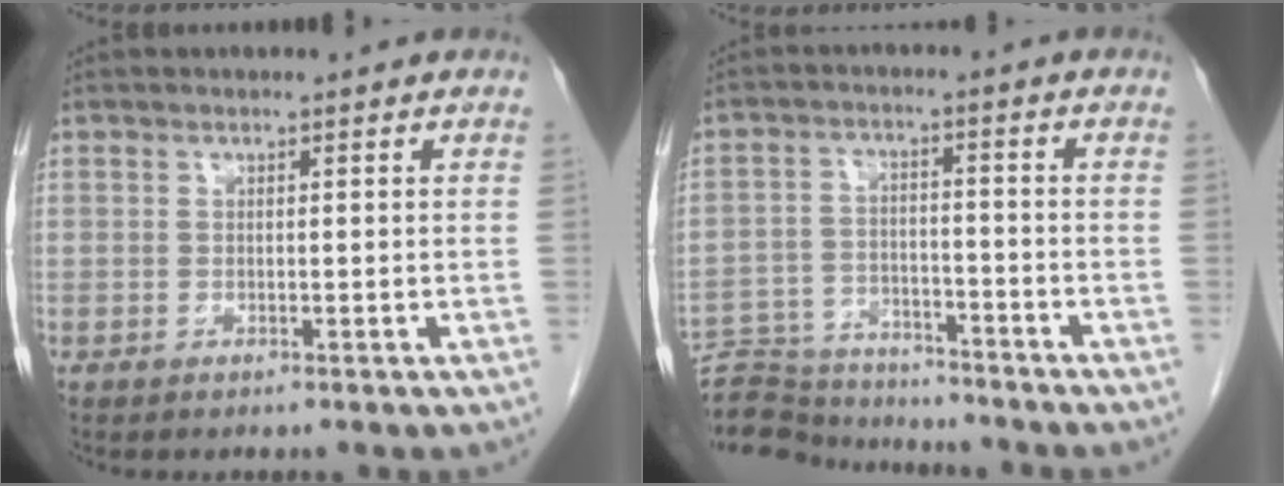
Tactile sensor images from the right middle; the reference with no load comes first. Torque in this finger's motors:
{"motor_torque": [-0.12, -0.24, -0.04, -0.05]}